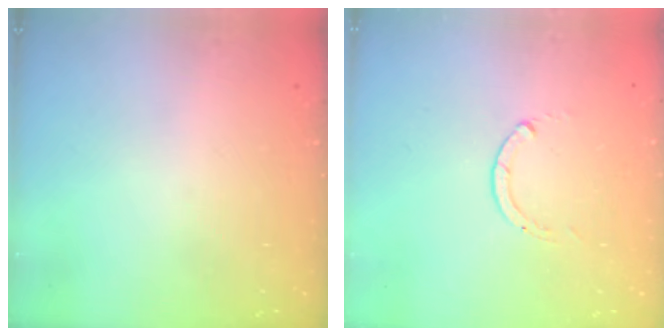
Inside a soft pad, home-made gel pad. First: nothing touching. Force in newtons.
{"total": 0.0}